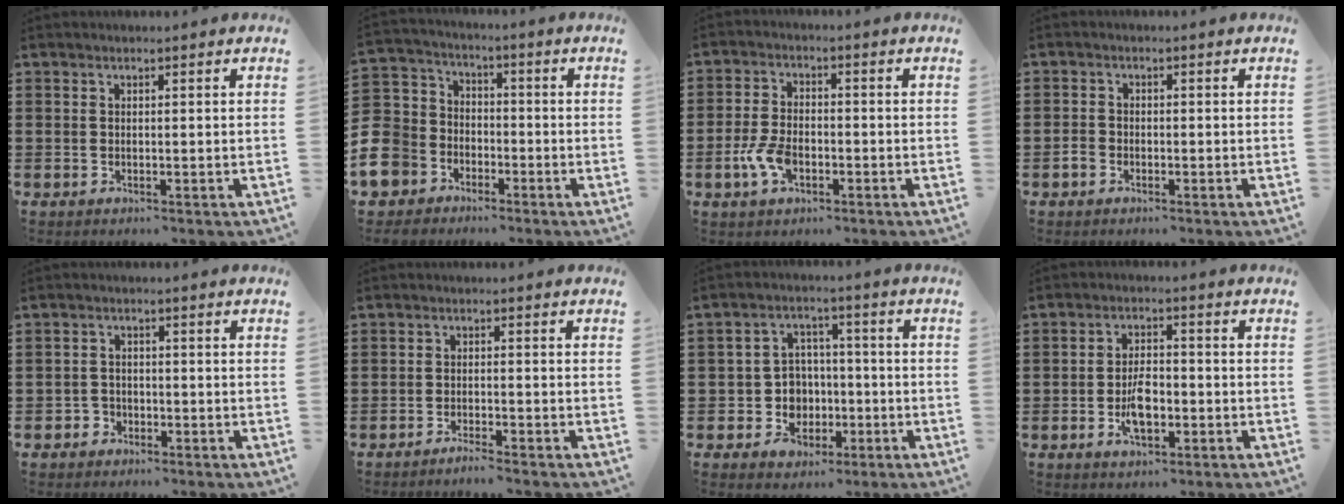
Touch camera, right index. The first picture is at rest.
{"total": 10.6, "force": [-6.1, 8.3, 2.7], "torque": [-0.107, 0.021, -0.122]}
{"total": 5.3, "force": [-2.1, 2.9, 3.9], "torque": [-0.093, -0.001, -0.042]}
{"total": 1.7, "force": [-1.1, 1.2, 0.6], "torque": [-0.013, 0.001, -0.023]}
{"total": 2.0, "force": [-1.5, 1.3, 0.1], "torque": [-0.010, 0.001, -0.034]}
{"total": 1.8, "force": [-1.7, -0.2, 0.4], "torque": [-0.006, 0.004, -0.033]}
{"total": 6.6, "force": [-1.4, 6.3, 1.6], "torque": [-0.058, 0.012, -0.020]}
{"total": 5.4, "force": [-1.6, 2.6, 4.5], "torque": [-0.091, 0.004, -0.030]}